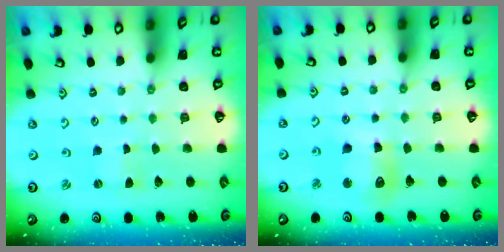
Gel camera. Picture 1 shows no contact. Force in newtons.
{"total": 11.2, "press": 11.0, "slide": 1.8}